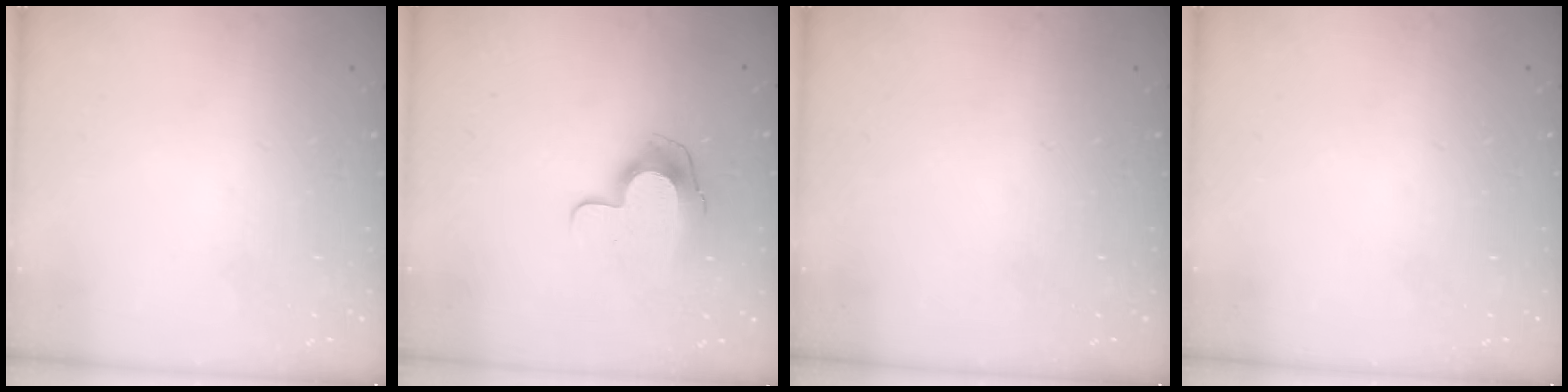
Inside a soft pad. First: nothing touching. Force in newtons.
{"total": 10.7, "press": 10.6, "slide": 0.7}
{"total": 0.0}
{"total": 0.0}